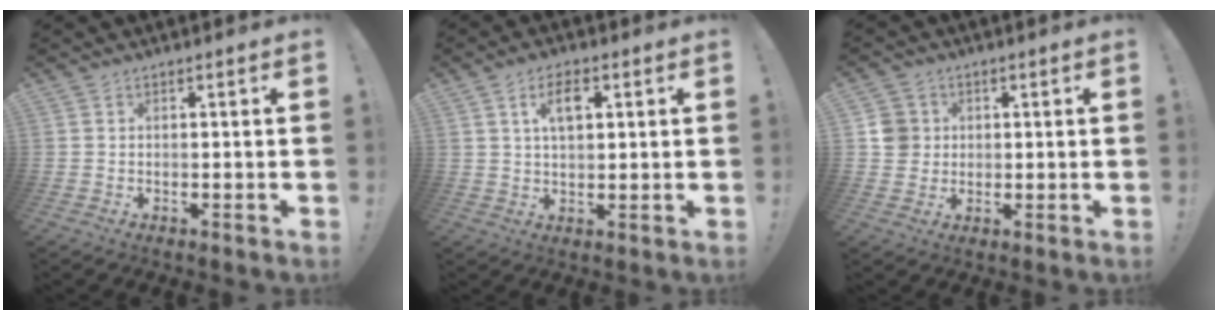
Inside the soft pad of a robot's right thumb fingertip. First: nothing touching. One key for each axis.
{"total": 6.6, "fx": 2.3, "fy": 3.4, "fz": 5.2, "tx": -0.081, "ty": 0.002, "tz": 0.035}
{"total": 6.0, "fx": 1.0, "fy": 5.7, "fz": 1.5, "tx": -0.016, "ty": 0.001, "tz": 0.019}